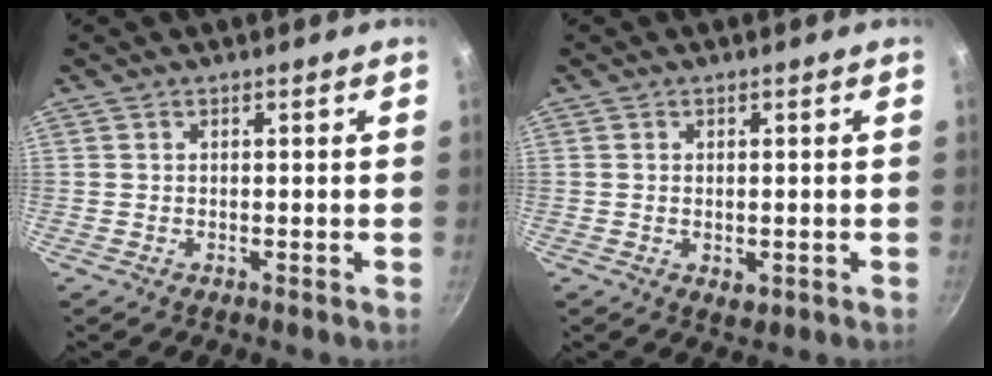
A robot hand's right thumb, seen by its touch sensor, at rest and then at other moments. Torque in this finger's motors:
{"motor_torque": [-0.17, 0.19, -0.20, 0.30, 0.04]}